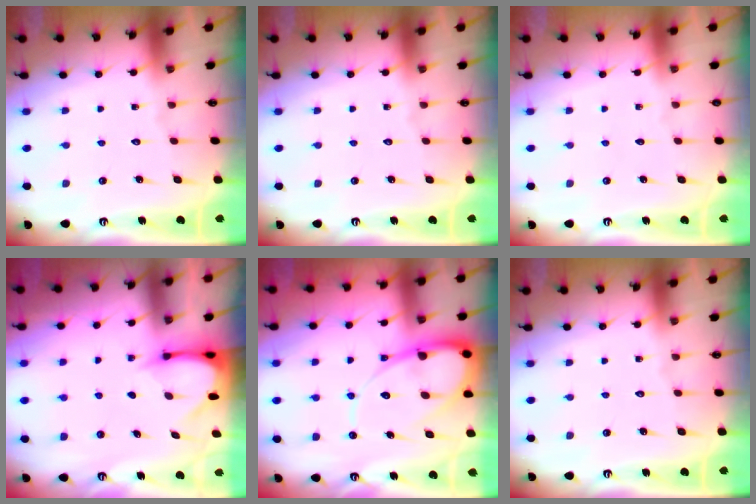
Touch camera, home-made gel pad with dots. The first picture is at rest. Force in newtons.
{"total": 0.0}
{"total": 0.0}
{"total": 3.7, "press": 3.6, "slide": 0.3}
{"total": 13.3, "press": 13.3, "slide": 1.2}
{"total": 0.0}